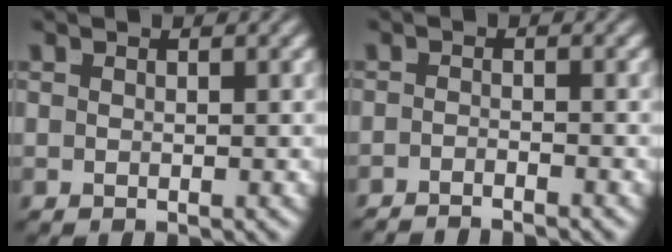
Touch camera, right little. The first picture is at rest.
{"total": 2.7, "force": [-2.6, -0.2, -0.2], "torque": [0.006, -0.013, -0.041]}